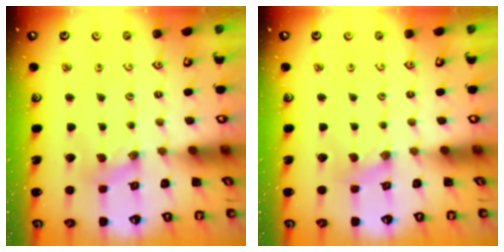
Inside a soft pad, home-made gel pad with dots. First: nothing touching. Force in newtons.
{"total": 1.0, "press": 1.0, "slide": 0.2}